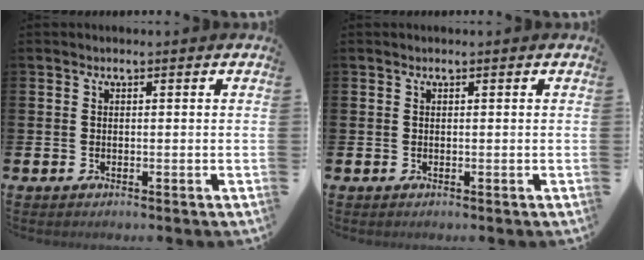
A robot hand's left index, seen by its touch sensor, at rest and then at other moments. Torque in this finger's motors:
{"motor_torque": [-0.05, 0.12, 0.00, 0.00]}